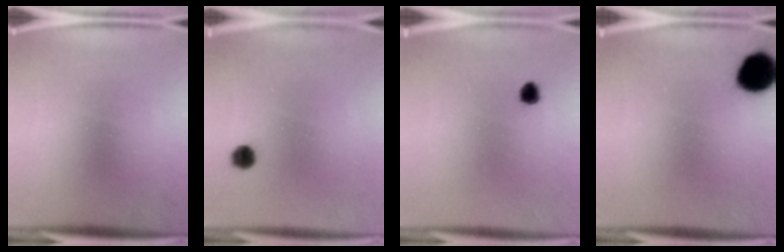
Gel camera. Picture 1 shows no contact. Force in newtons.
{"total": 2.6}
{"total": 1.6}
{"total": 10.2}